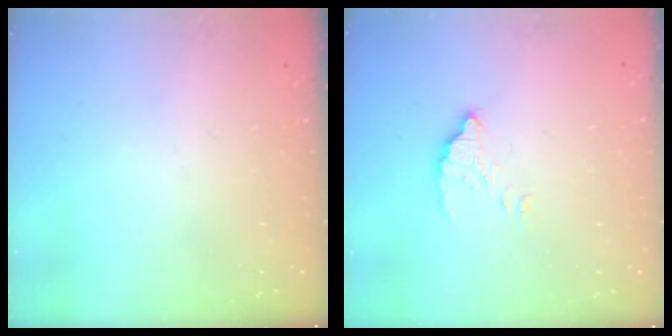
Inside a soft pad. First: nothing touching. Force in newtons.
{"total": 3.5, "press": 3.5, "slide": 0.1}